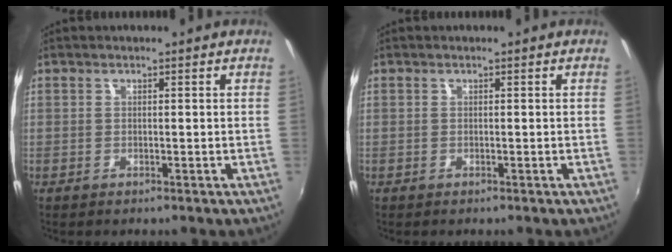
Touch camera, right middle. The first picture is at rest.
{"total": 0.0}